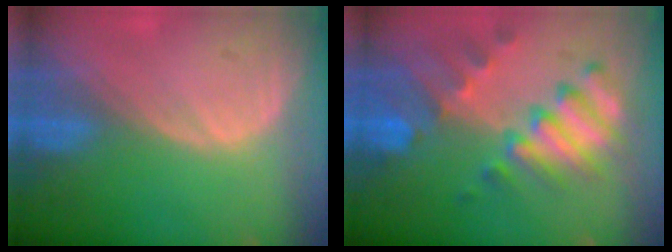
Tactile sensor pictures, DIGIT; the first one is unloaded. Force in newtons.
{"total": 10.4, "press": 9.0, "slide": 5.2}